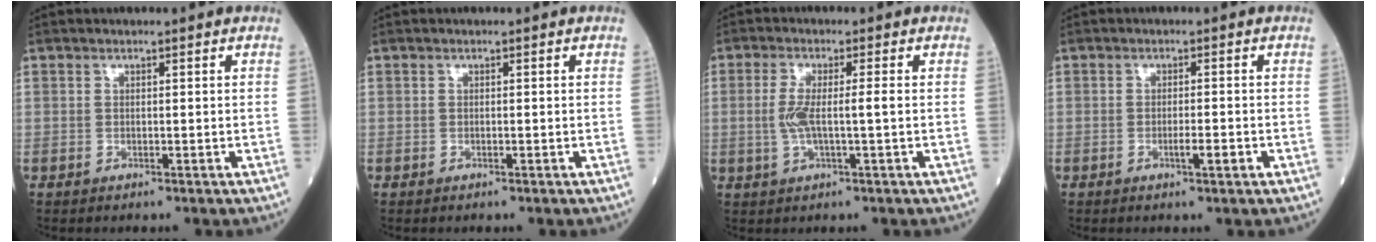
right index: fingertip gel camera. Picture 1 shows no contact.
{"total": 0.0}
{"total": 4.4, "force": [-0.3, 0.3, 4.4], "torque": [-0.096, 0.001, -0.006]}
{"total": 2.0, "force": [-0.9, 0.1, 1.8], "torque": [-0.031, -0.002, -0.015]}